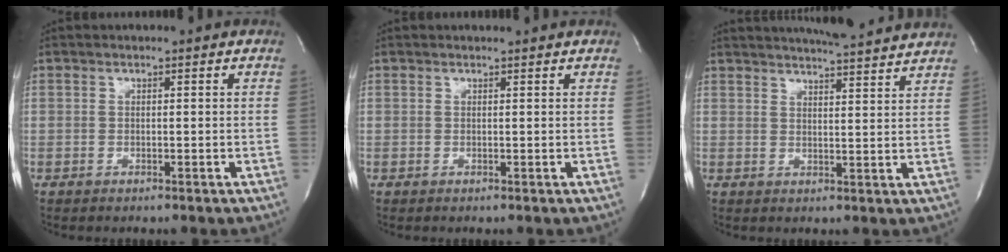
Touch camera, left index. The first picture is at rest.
{"total": 1.1, "force": [1.0, 0.0, 0.2], "torque": [-0.008, 0.002, 0.013]}
{"total": 12.3, "force": [11.4, 0.5, 4.6], "torque": [-0.074, 0.003, 0.143]}